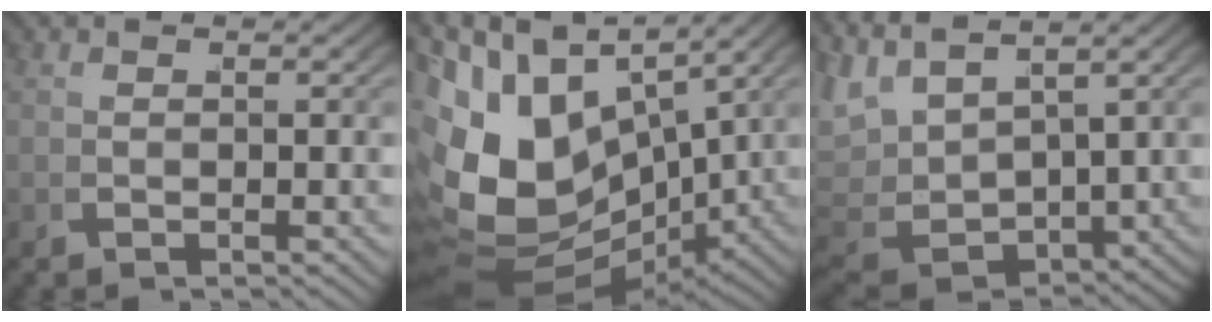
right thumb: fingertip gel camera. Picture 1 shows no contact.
{"total": 19.6, "force": [0.2, 14.4, 13.4], "torque": [-0.276, -0.054, 0.029]}
{"total": 10.0, "force": [1.3, 7.0, 7.0], "torque": [-0.147, -0.024, 0.038]}